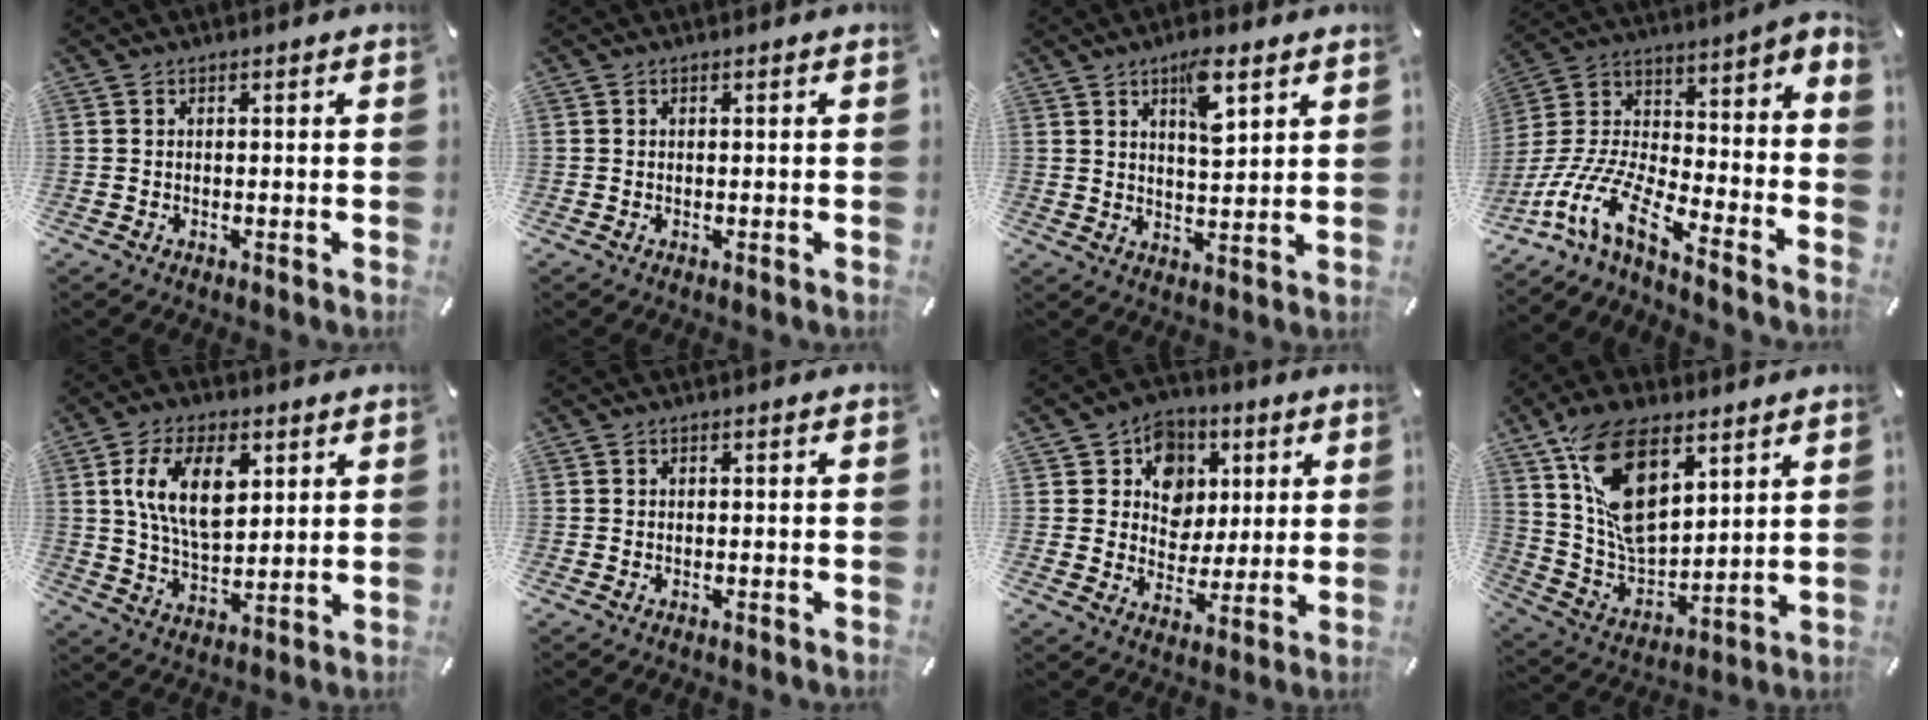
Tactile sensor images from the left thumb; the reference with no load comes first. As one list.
[{"total": 0.0}, {"total": 7.4, "force": [4.3, 2.6, 5.5], "torque": [-0.078, -0.020, 0.067]}, {"total": 12.9, "force": [-8.3, 3.3, 9.3], "torque": [-0.200, -0.006, -0.155]}, {"total": 13.8, "force": [4.7, 7.9, 10.3], "torque": [-0.212, 0.000, 0.079]}, {"total": 0.5, "force": [-0.5, 0.2, 0.1], "torque": [-0.003, 0.000, -0.011]}, {"total": 10.4, "force": [2.8, 9.5, 3.0], "torque": [-0.039, -0.018, 0.051]}, {"total": 17.7, "force": [8.9, 9.9, 11.6], "torque": [-0.249, -0.044, 0.162]}]